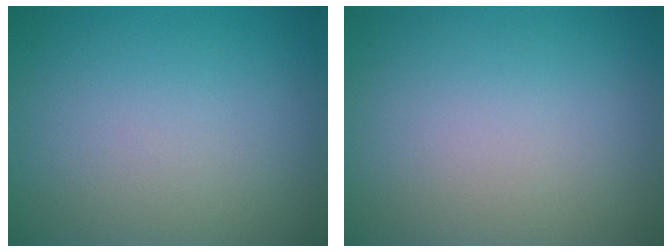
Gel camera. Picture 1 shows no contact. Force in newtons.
{"total": 0.0}